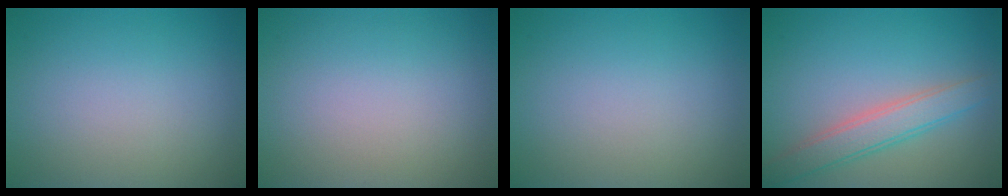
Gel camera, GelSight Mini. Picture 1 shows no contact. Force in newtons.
{"total": 0.0}
{"total": 0.0}
{"total": 3.5, "press": 3.5, "slide": 0.2}